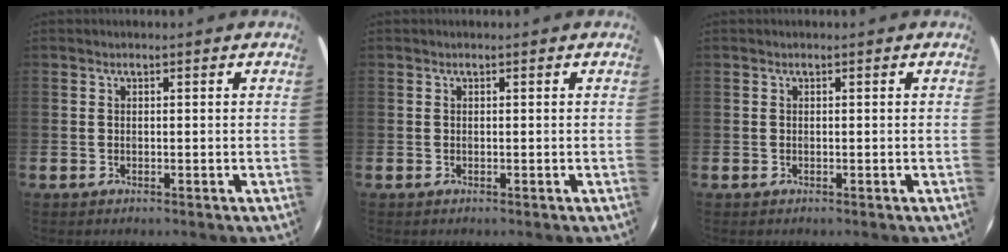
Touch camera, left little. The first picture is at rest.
{"total": 0.0}
{"total": 0.0}